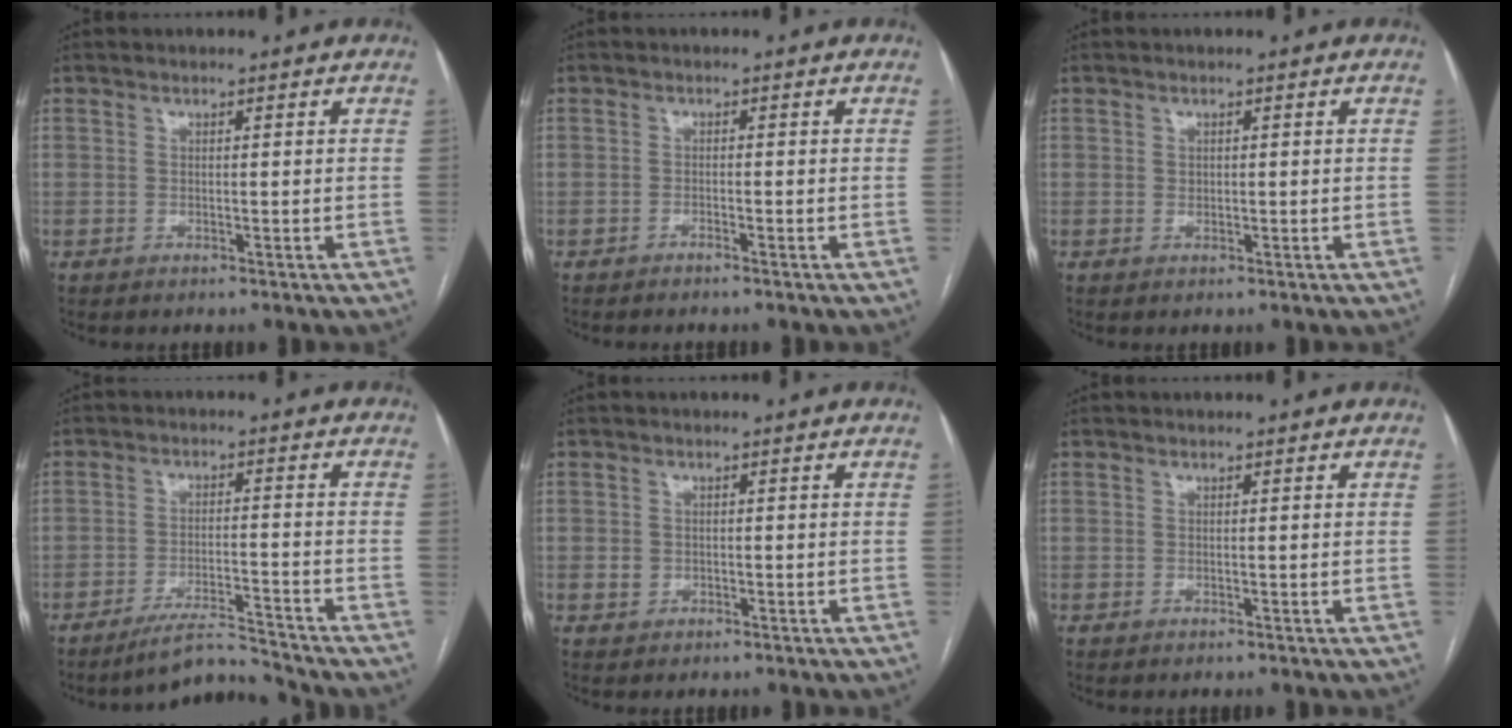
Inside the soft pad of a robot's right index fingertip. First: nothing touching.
{"total": 1.0, "force": [-0.9, 0.0, 0.4], "torque": [-0.007, 0.001, -0.016]}
{"total": 0.7, "force": [0.1, 0.6, 0.4], "torque": [-0.006, 0.001, 0.002]}
{"total": 5.7, "force": [-5.5, -1.1, 0.6], "torque": [-0.011, -0.007, -0.099]}
{"total": 1.2, "force": [-0.3, 1.1, 0.4], "torque": [-0.007, 0.003, -0.003]}
{"total": 0.0}